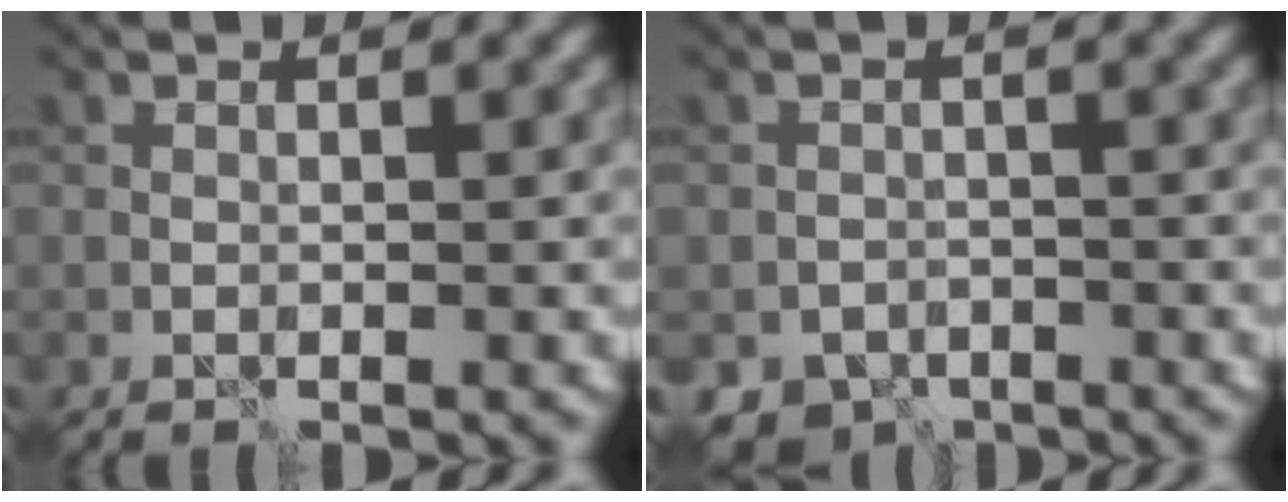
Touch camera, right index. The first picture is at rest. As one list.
[{"total": 3.9, "force": [-3.0, 2.3, 0.9], "torque": [-0.005, -0.005, -0.052]}]